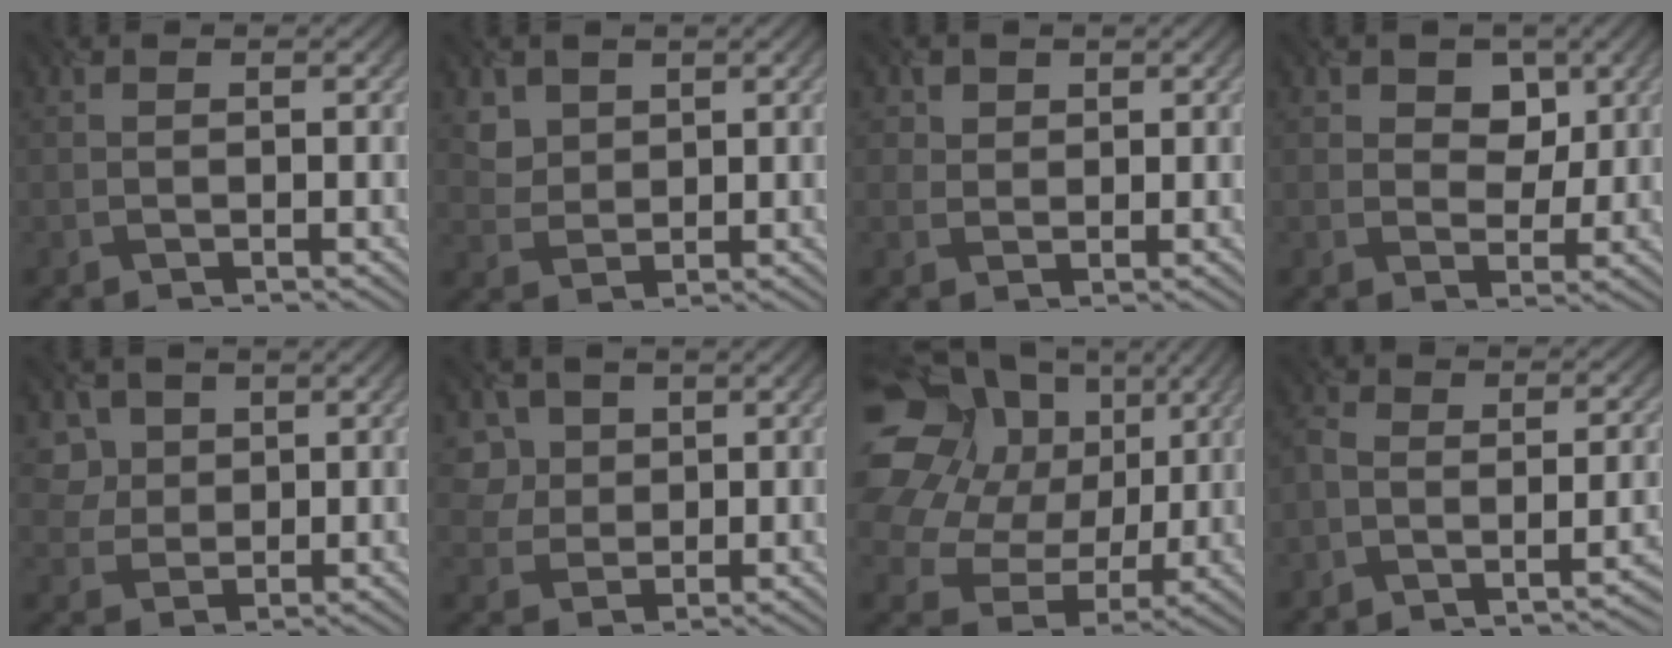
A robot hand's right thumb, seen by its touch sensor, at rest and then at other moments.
{"total": 3.0, "force": [2.1, 2.2, -0.3], "torque": [-0.015, -0.007, 0.050]}
{"total": 3.0, "force": [2.0, 2.2, -0.1], "torque": [-0.013, 0.005, 0.033]}
{"total": 3.8, "force": [1.9, 3.0, 1.3], "torque": [-0.021, -0.002, 0.027]}
{"total": 4.5, "force": [2.5, 3.7, 0.3], "torque": [-0.049, -0.007, 0.055]}
{"total": 5.3, "force": [2.7, 4.5, 0.7], "torque": [-0.057, 0.002, 0.051]}
{"total": 19.7, "force": [7.3, 16.2, 8.5], "torque": [-0.275, 0.051, 0.148]}
{"total": 6.7, "force": [-4.9, 1.9, 4.2], "torque": [-0.048, 0.000, -0.068]}